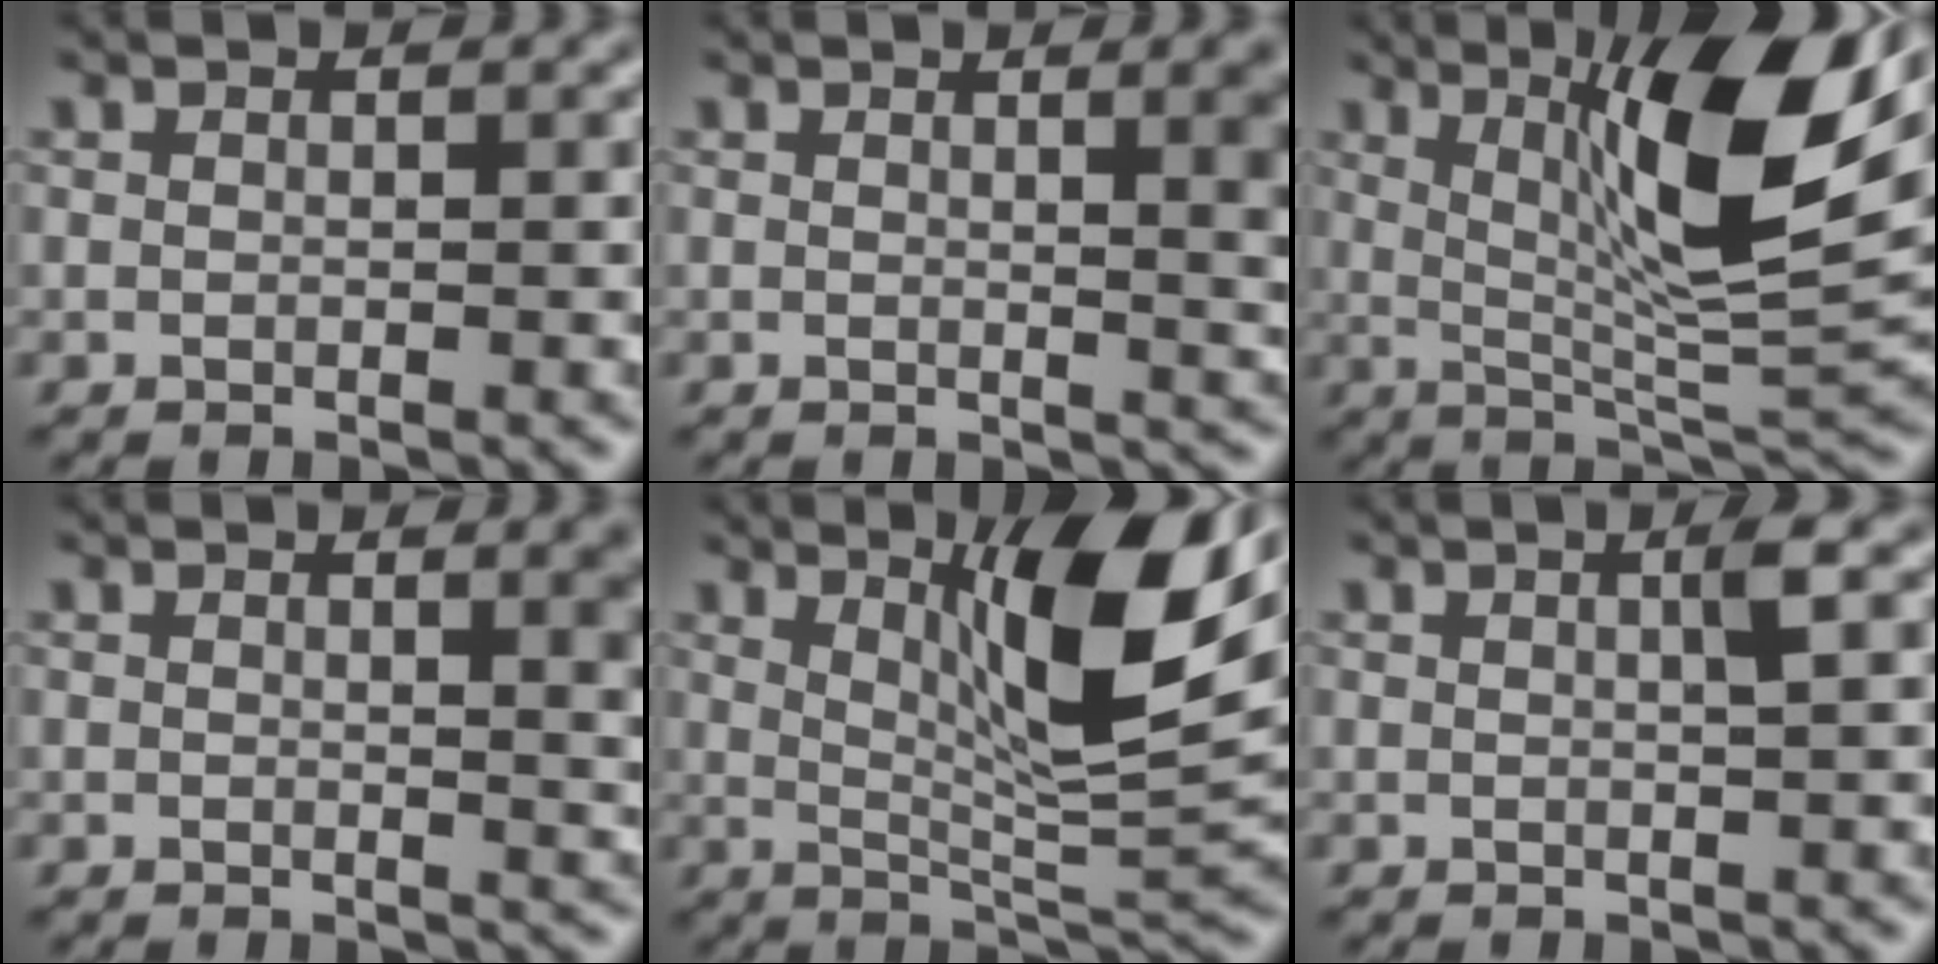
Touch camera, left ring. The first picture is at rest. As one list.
[{"total": 6.5, "force": [1.8, 2.5, 5.6], "torque": [-0.022, 0.012, 0.027]}, {"total": 11.4, "force": [4.0, 2.4, 10.4], "torque": [-0.166, -0.001, 0.079]}, {"total": 5.2, "force": [1.7, 2.1, 4.4], "torque": [-0.015, 0.011, 0.022]}, {"total": 9.3, "force": [3.7, 1.8, 8.4], "torque": [-0.133, -0.007, 0.073]}, {"total": 1.3, "force": [0.2, -0.1, 1.2], "torque": [-0.024, 0.003, 0.007]}]